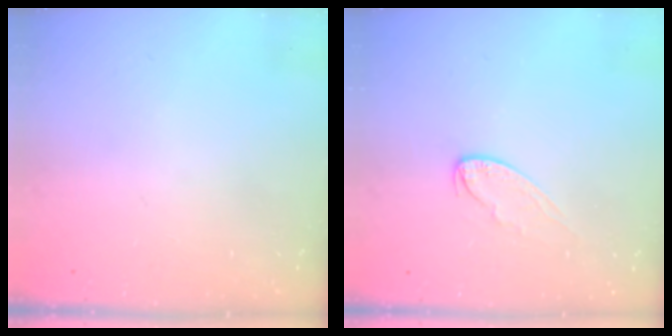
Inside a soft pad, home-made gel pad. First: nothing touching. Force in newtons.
{"total": 5.9, "press": 5.9, "slide": 0.2}